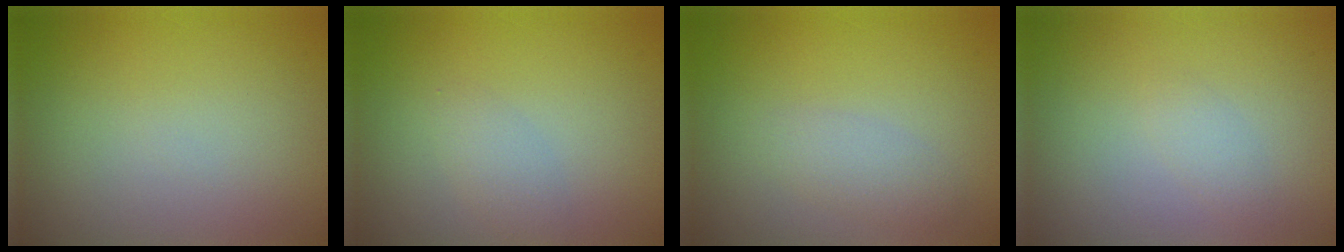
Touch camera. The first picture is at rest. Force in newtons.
{"total": 1.6, "press": 1.6, "slide": 0.0}
{"total": 1.9, "press": 1.9, "slide": 0.1}
{"total": 1.0, "press": 1.0, "slide": 0.0}